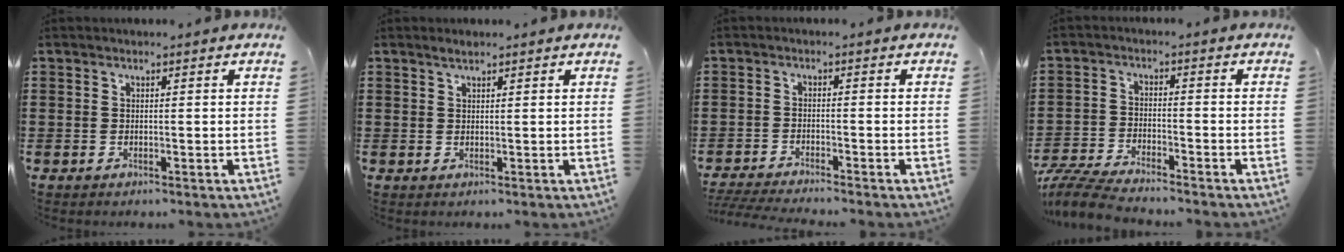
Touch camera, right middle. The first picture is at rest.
{"total": 1.0, "force": [0.8, 0.3, 0.4], "torque": [-0.010, 0.002, 0.015]}
{"total": 3.2, "force": [-3.1, 0.0, 0.7], "torque": [-0.027, -0.006, -0.069]}
{"total": 6.3, "force": [-6.1, 0.6, 1.7], "torque": [-0.050, -0.002, -0.123]}